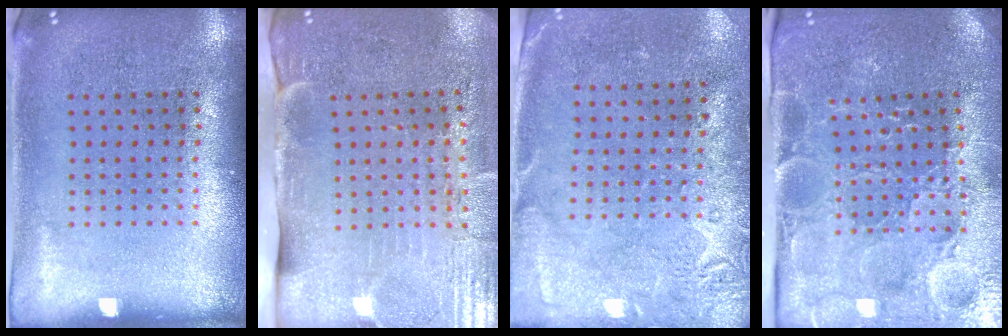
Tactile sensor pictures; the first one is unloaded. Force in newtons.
{"total": 4.6, "press": 3.7, "slide": 2.7}
{"total": 2.7, "press": 2.2, "slide": 1.7}
{"total": 3.8, "press": 3.8, "slide": 0.5}